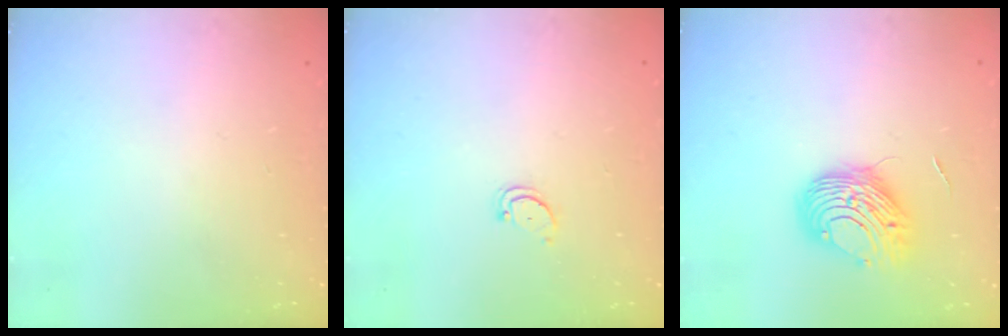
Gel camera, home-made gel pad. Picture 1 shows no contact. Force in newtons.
{"total": 2.3, "press": 2.3, "slide": 0.2}
{"total": 9.3, "press": 9.3, "slide": 0.6}